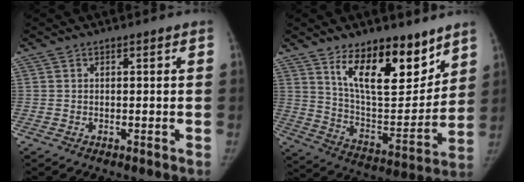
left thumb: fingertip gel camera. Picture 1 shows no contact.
{"total": 18.8, "force": [11.8, 8.1, 12.2], "torque": [-0.141, -0.091, 0.207]}